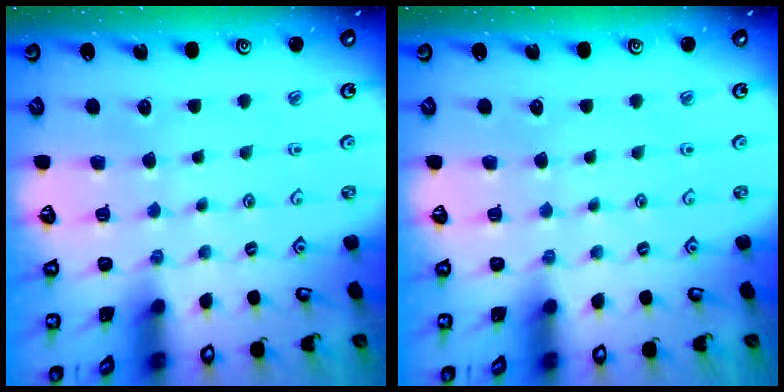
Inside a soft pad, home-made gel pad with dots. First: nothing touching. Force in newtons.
{"total": 0.0}